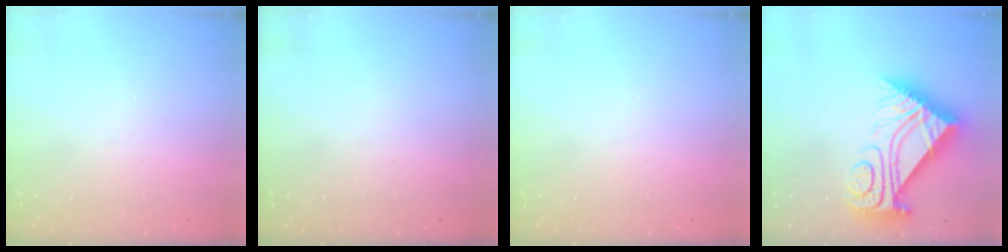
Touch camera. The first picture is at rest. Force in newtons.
{"total": 0.0}
{"total": 0.0}
{"total": 16.2, "press": 16.1, "slide": 1.5}